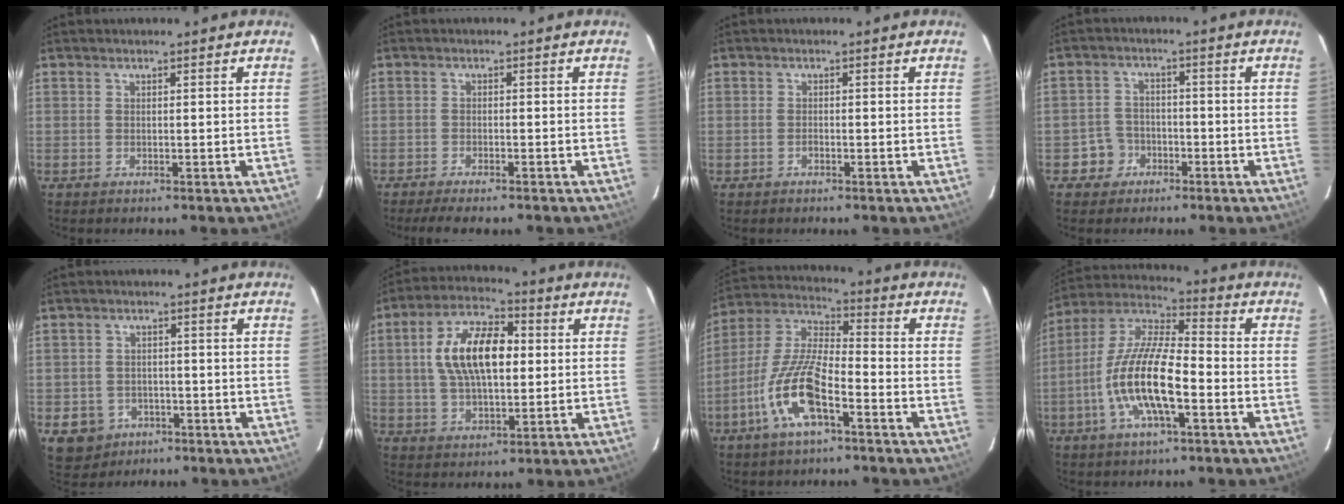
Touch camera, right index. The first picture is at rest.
{"total": 5.5, "force": [-4.7, 0.9, 2.8], "torque": [-0.064, -0.020, -0.077]}
{"total": 0.6, "force": [-0.4, 0.4, 0.2], "torque": [-0.005, 0.003, -0.007]}
{"total": 4.6, "force": [-2.4, 4.0, 0.0], "torque": [-0.004, 0.018, -0.042]}
{"total": 7.0, "force": [-3.2, 5.9, 1.8], "torque": [-0.052, 0.010, -0.037]}
{"total": 14.2, "force": [1.9, 7.1, 12.2], "torque": [-0.225, 0.024, 0.031]}
{"total": 13.9, "force": [-6.6, 4.1, 11.5], "torque": [-0.246, -0.005, -0.131]}
{"total": 15.3, "force": [-4.9, 4.5, 13.8], "torque": [-0.279, -0.002, -0.098]}